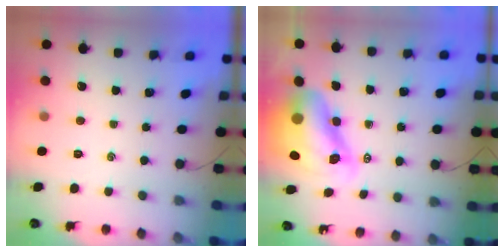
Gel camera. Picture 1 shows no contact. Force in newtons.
{"total": 15.3, "press": 14.6, "slide": 4.4}